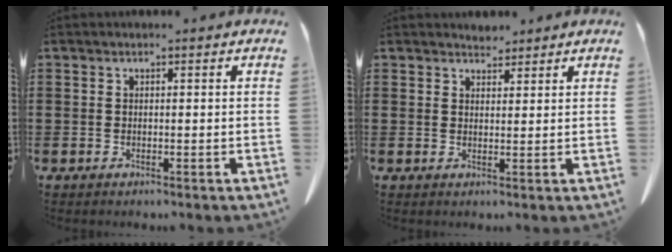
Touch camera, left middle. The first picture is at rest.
{"total": 2.2, "force": [2.2, 0.5, 0.0], "torque": [-0.007, -0.003, 0.043]}